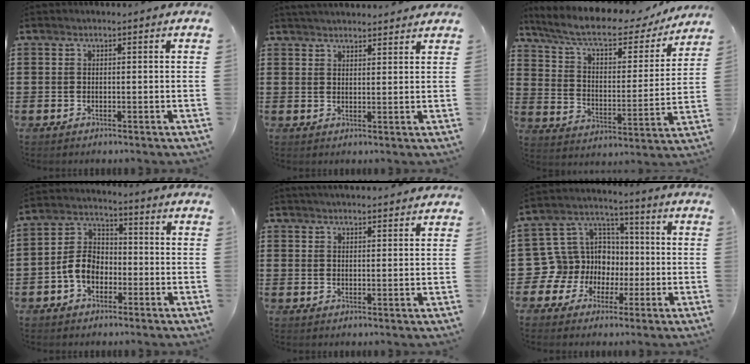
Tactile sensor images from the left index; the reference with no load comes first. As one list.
[{"total": 2.7, "force": [2.7, 0.0, 0.2], "torque": [-0.010, -0.002, 0.052]}, {"total": 9.0, "force": [7.0, 2.2, 5.1], "torque": [-0.125, -0.031, 0.118]}, {"total": 6.1, "force": [-2.5, 4.3, 3.6], "torque": [-0.095, 0.007, -0.055]}, {"total": 2.5, "force": [2.5, -0.1, 0.1], "torque": [-0.008, -0.005, 0.048]}, {"total": 11.1, "force": [-1.1, 10.7, 2.8], "torque": [-0.122, 0.000, -0.014]}]